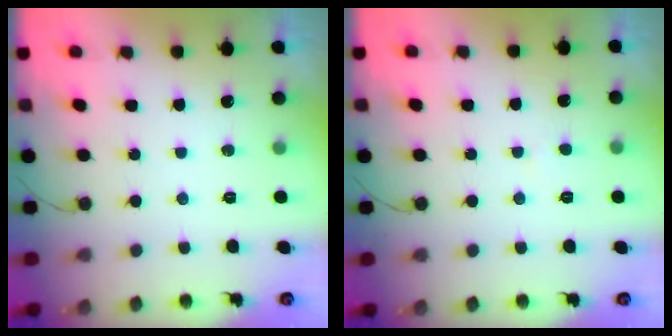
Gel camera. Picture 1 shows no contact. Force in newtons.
{"total": 1.8, "press": 1.8, "slide": 0.2}